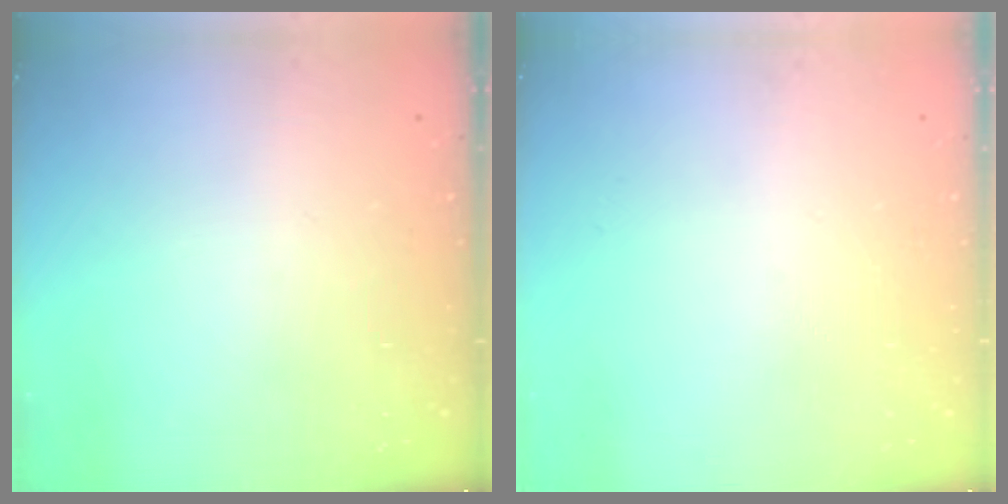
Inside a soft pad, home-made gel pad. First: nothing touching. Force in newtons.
{"total": 0.0}